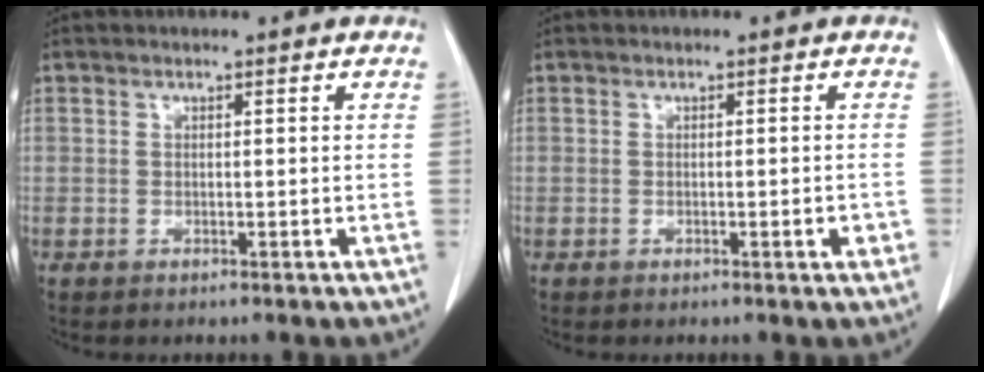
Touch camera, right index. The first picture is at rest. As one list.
[{"total": 1.7, "force": [-0.7, 0.4, 1.5], "torque": [-0.018, 0.000, -0.010]}]